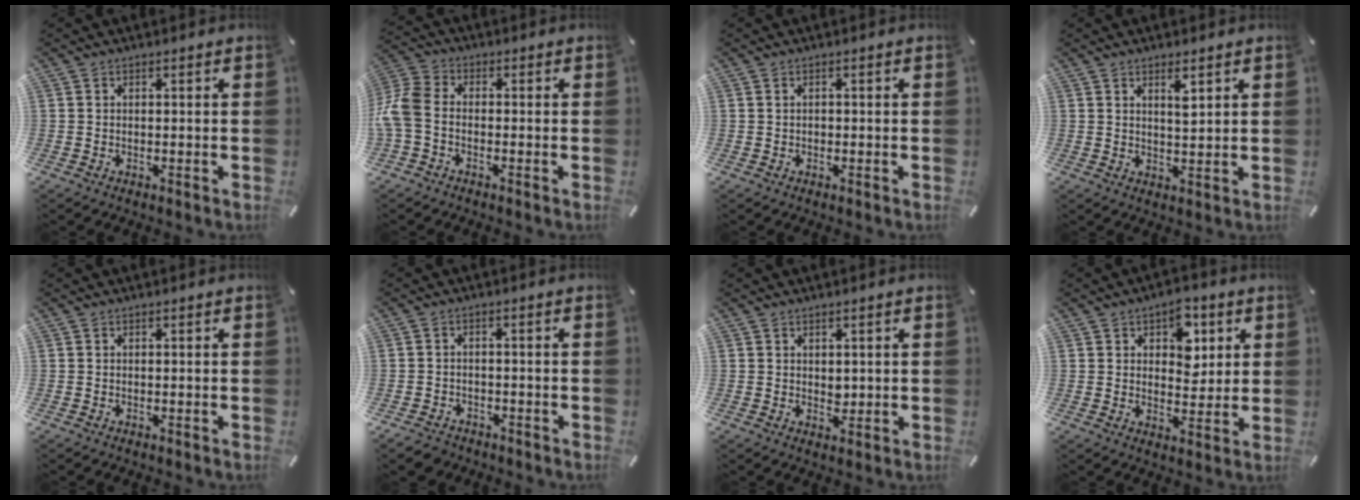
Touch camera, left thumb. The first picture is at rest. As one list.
[{"total": 6.8, "force": [-1.5, 4.3, 5.0], "torque": [-0.115, 0.005, -0.026]}, {"total": 0.7, "force": [0.0, 0.5, 0.5], "torque": [-0.010, 0.004, -0.002]}, {"total": 3.5, "force": [2.2, 0.8, 2.7], "torque": [-0.042, -0.009, 0.034]}, {"total": 0.0}, {"total": 2.6, "force": [-2.0, 1.5, 0.5], "torque": [-0.015, 0.010, -0.043]}, {"total": 1.8, "force": [0.6, 1.5, 0.9], "torque": [-0.003, -0.004, 0.007]}, {"total": 7.5, "force": [3.4, 5.2, 4.3], "torque": [-0.034, -0.015, 0.050]}]